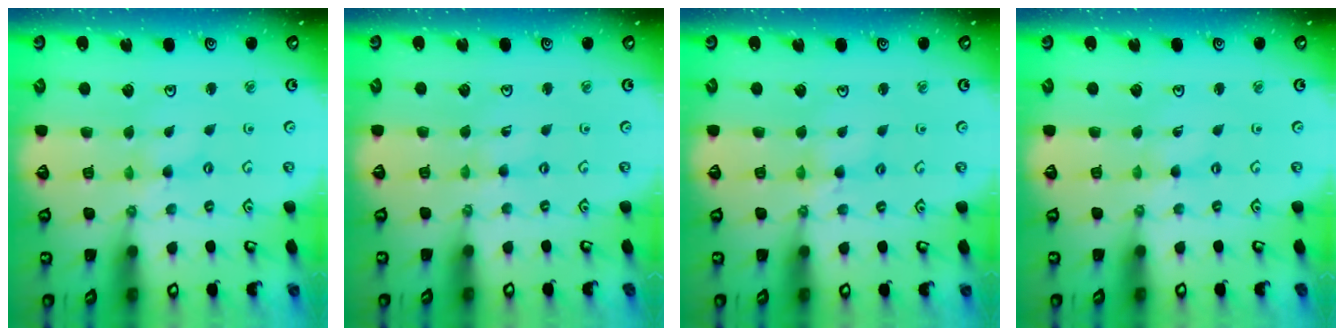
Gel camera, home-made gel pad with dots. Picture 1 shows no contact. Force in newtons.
{"total": 0.0}
{"total": 3.6, "press": 3.6, "slide": 0.4}
{"total": 0.0}